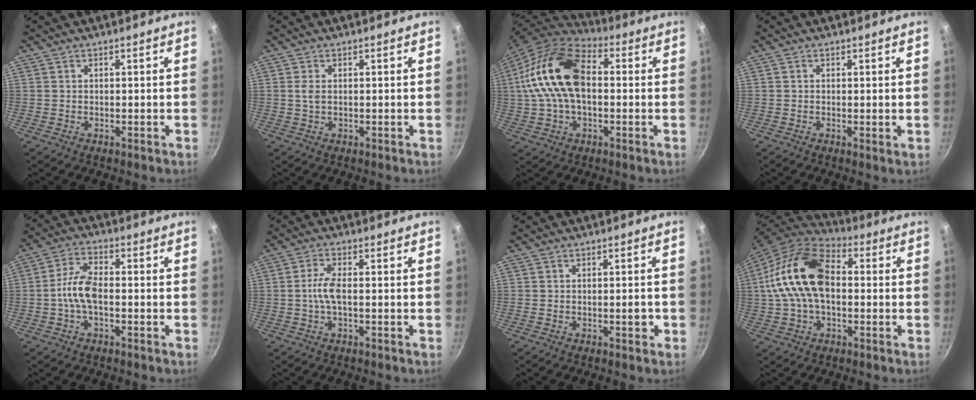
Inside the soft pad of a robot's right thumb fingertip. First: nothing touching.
{"total": 1.7, "force": [0.2, 0.9, 1.4], "torque": [-0.027, 0.000, 0.004]}
{"total": 18.4, "force": [1.4, 11.4, 14.4], "torque": [-0.264, 0.030, 0.010]}
{"total": 0.6, "force": [0.2, 0.2, 0.5], "torque": [-0.007, -0.006, -0.001]}
{"total": 6.9, "force": [-1.4, 3.4, 5.8], "torque": [-0.114, 0.026, -0.036]}
{"total": 4.2, "force": [-0.6, 1.3, 3.9], "torque": [-0.090, 0.011, -0.016]}
{"total": 1.9, "force": [-0.7, 0.9, 1.5], "torque": [-0.012, 0.007, -0.012]}
{"total": 17.7, "force": [0.7, 11.2, 13.7], "torque": [-0.242, 0.031, -0.003]}